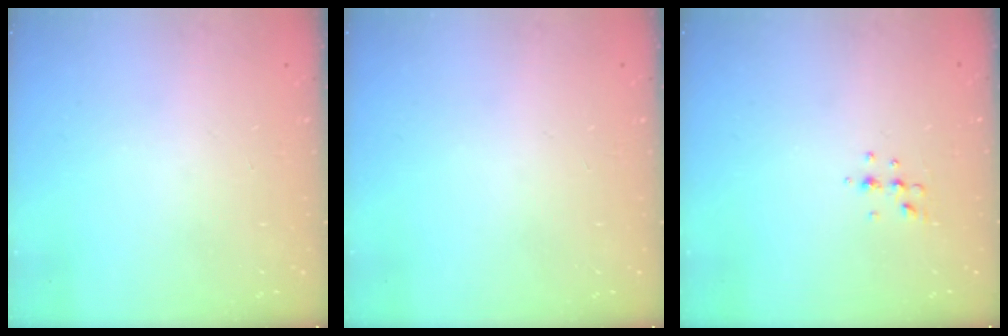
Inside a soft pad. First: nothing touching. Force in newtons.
{"total": 0.0}
{"total": 4.7, "press": 4.5, "slide": 1.3}